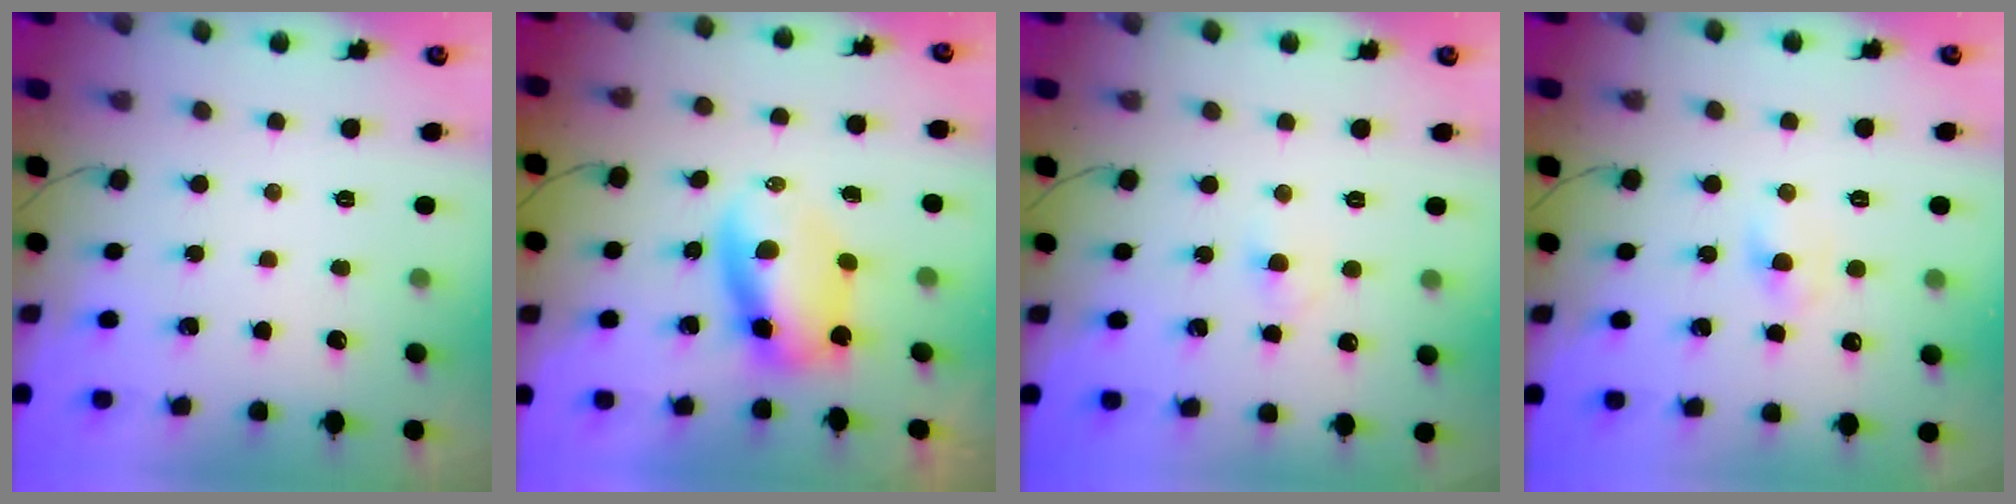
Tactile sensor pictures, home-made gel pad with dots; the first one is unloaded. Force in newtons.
{"total": 7.0, "press": 6.9, "slide": 1.5}
{"total": 2.3, "press": 2.1, "slide": 1.0}
{"total": 2.0, "press": 1.8, "slide": 0.9}